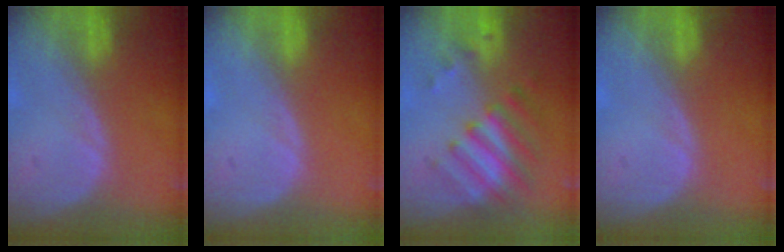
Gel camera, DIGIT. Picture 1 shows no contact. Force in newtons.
{"total": 0.0}
{"total": 7.9, "press": 7.0, "slide": 3.8}
{"total": 0.0}